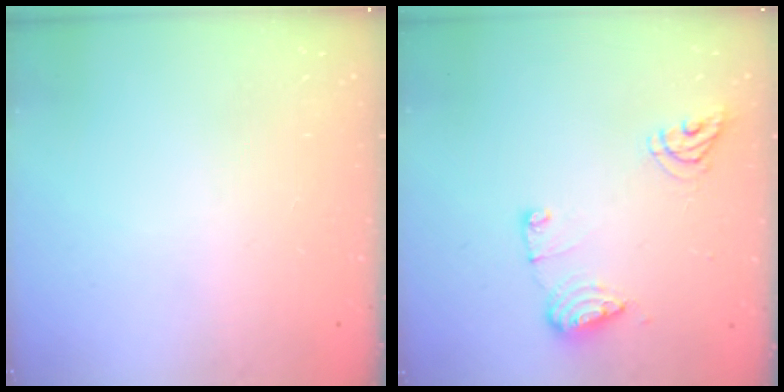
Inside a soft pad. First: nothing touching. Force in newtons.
{"total": 9.4, "press": 9.4, "slide": 0.3}